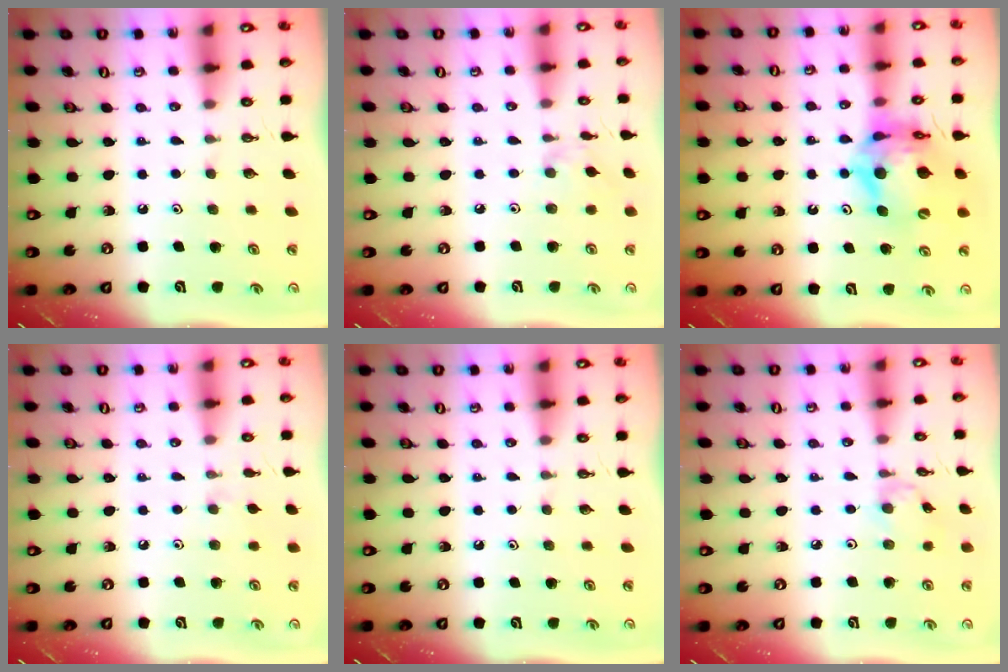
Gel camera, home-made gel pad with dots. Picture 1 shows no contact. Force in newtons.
{"total": 2.5, "press": 2.5, "slide": 0.5}
{"total": 14.9, "press": 14.8, "slide": 1.7}
{"total": 2.9, "press": 2.9, "slide": 0.4}
{"total": 0.0}
{"total": 1.1, "press": 1.1, "slide": 0.3}